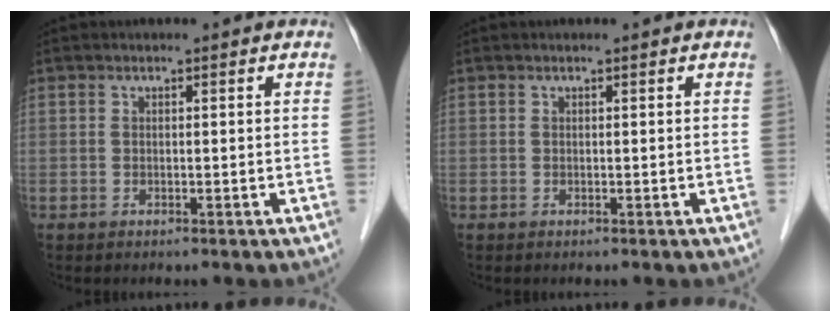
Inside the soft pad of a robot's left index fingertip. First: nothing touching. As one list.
[{"total": 0.0}]